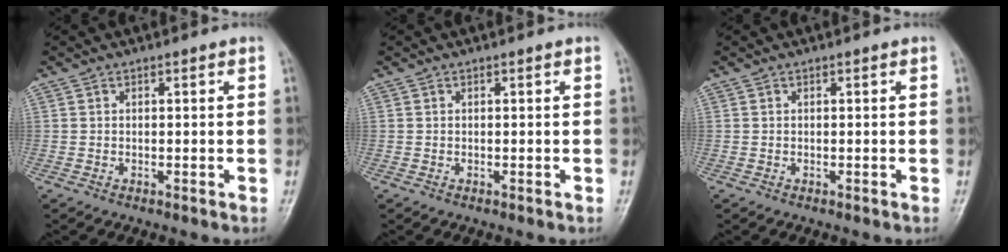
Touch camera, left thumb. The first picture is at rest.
{"total": 0.0}
{"total": 0.0}